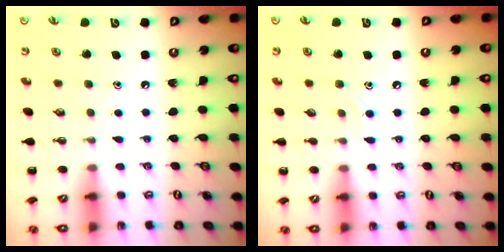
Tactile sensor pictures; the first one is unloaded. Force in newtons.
{"total": 4.0, "press": 3.8, "slide": 1.3}